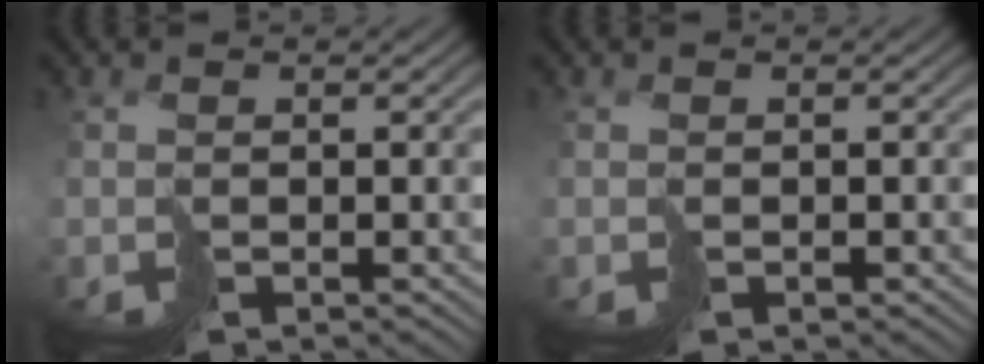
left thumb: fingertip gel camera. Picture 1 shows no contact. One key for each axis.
{"total": 0.0}